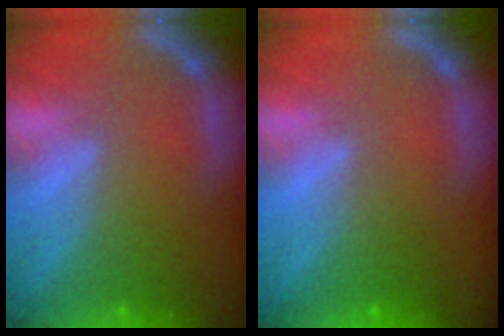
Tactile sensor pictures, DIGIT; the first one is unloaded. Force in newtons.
{"total": 1.5}